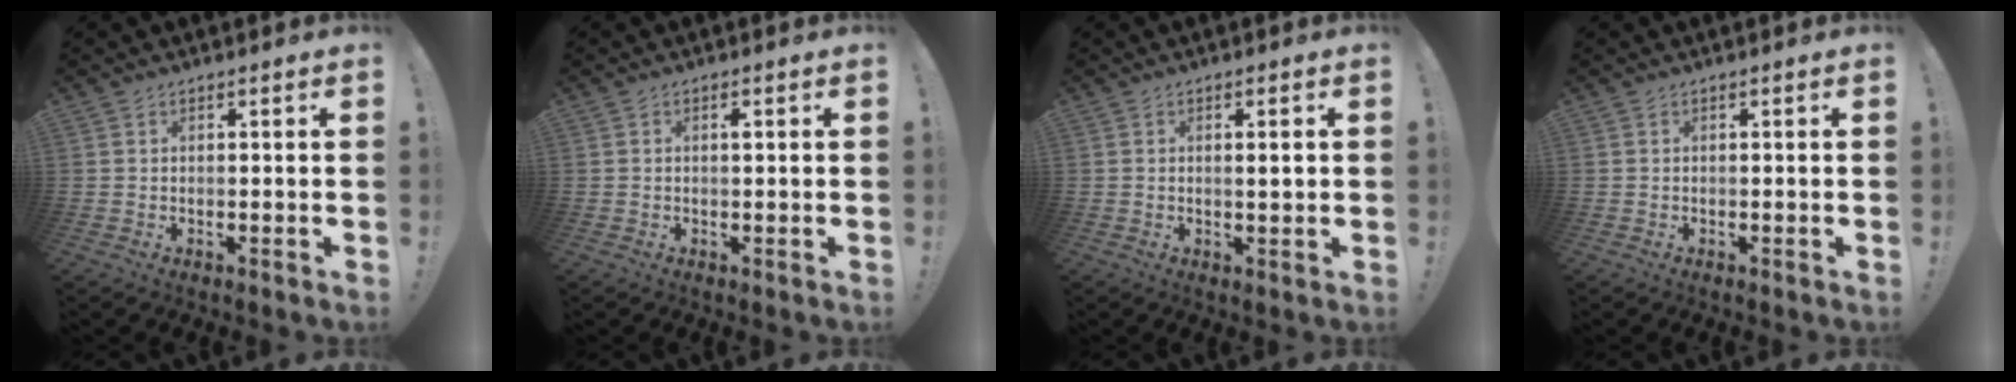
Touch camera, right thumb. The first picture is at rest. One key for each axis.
{"total": 0.8, "fx": 0.2, "fy": 0.4, "fz": 0.7, "tx": 0.000, "ty": -0.004, "tz": 0.000}
{"total": 2.2, "fx": 0.4, "fy": 0.1, "fz": 2.2, "tx": -0.026, "ty": -0.008, "tz": 0.003}
{"total": 0.0}